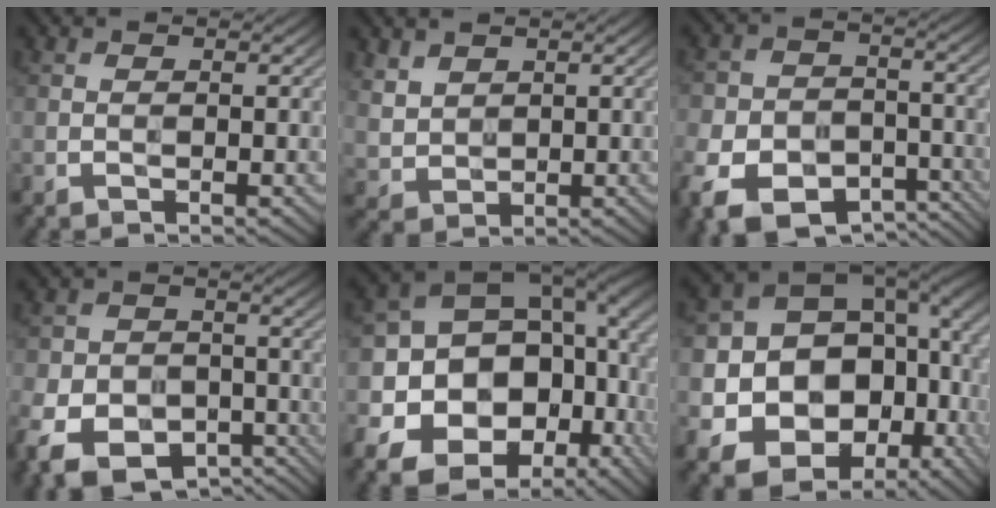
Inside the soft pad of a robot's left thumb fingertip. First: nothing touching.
{"total": 3.8, "force": [2.2, 2.7, 1.6], "torque": [-0.052, -0.005, 0.054]}
{"total": 12.3, "force": [-7.0, 7.9, 6.3], "torque": [-0.143, -0.040, -0.118]}
{"total": 11.8, "force": [-6.7, 7.8, 5.8], "torque": [-0.131, -0.034, -0.111]}
{"total": 21.1, "force": [-3.8, 15.7, 13.6], "torque": [-0.266, -0.024, -0.034]}
{"total": 20.2, "force": [-1.8, 15.7, 12.5], "torque": [-0.241, -0.059, 0.013]}